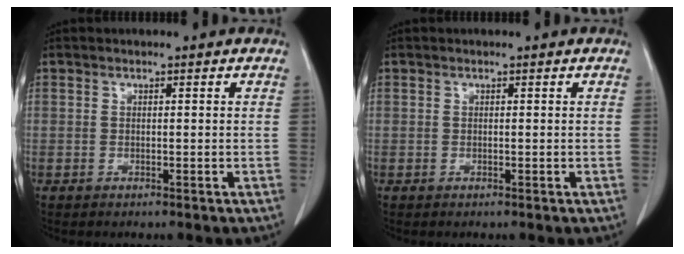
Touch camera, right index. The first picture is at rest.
{"total": 0.0}